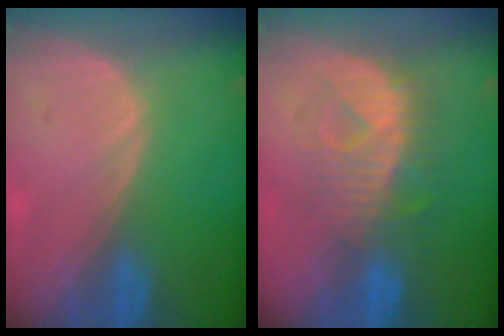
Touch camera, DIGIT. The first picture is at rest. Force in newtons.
{"total": 8.2, "press": 8.0, "slide": 1.5}